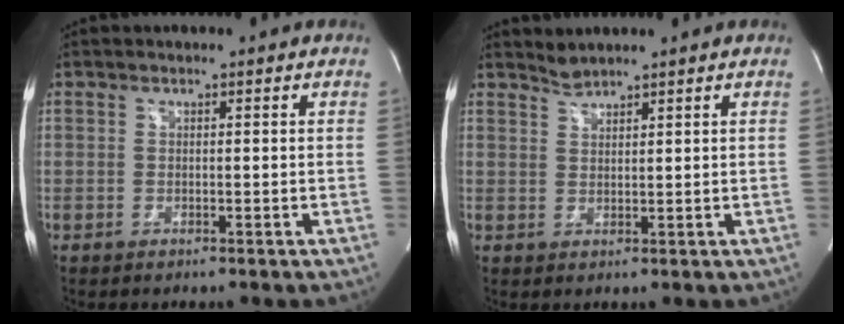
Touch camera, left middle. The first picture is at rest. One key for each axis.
{"total": 1.7, "fx": 1.7, "fy": -0.3, "fz": -0.1, "tx": -0.001, "ty": 0.003, "tz": 0.038}